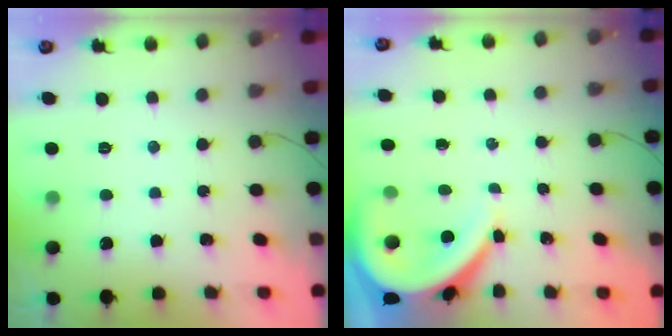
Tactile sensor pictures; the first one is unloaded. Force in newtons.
{"total": 8.9, "press": 8.8, "slide": 1.0}